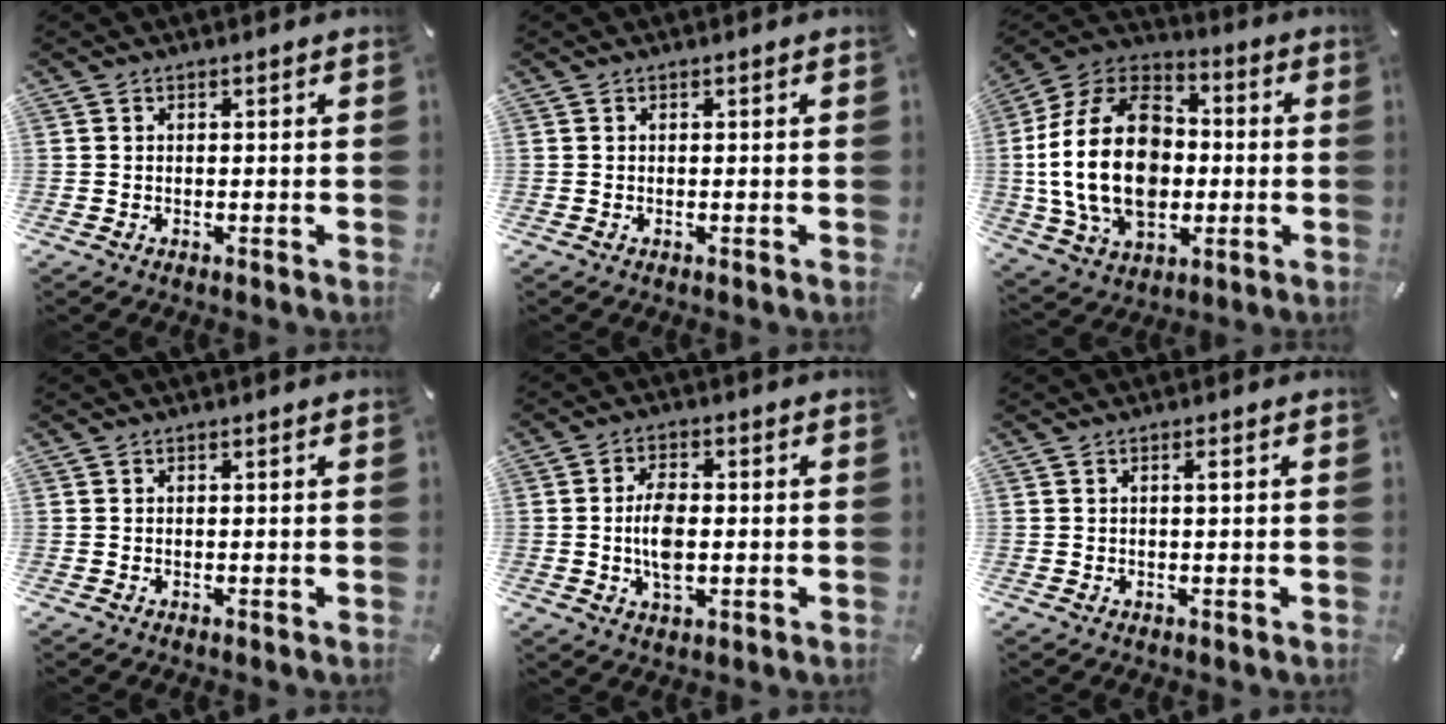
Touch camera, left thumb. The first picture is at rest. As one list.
[{"total": 0.0}, {"total": 23.2, "force": [-1.6, 16.8, 16.0], "torque": [-0.334, 0.010, -0.026]}, {"total": 0.0}, {"total": 7.0, "force": [-0.5, 4.0, 5.8], "torque": [-0.117, -0.001, -0.013]}, {"total": 1.2, "force": [0.2, 0.1, 1.2], "torque": [-0.024, 0.000, 0.003]}]